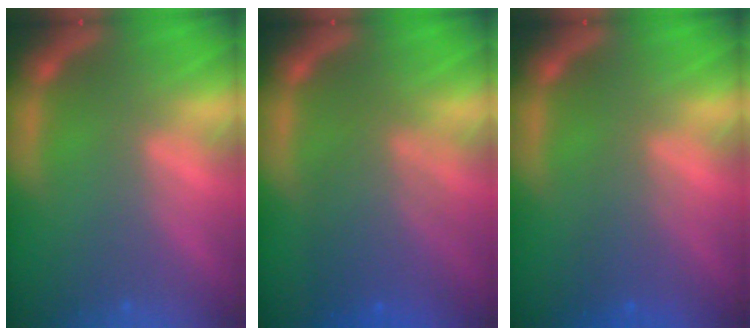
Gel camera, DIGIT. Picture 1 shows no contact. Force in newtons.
{"total": 5.5}
{"total": 2.5}